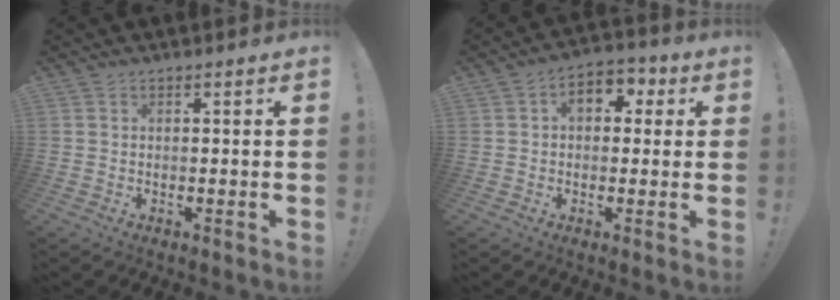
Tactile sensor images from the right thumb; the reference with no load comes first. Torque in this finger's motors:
{"motor_torque": [0.50, 1.40, 0.57, 0.16, 0.00]}